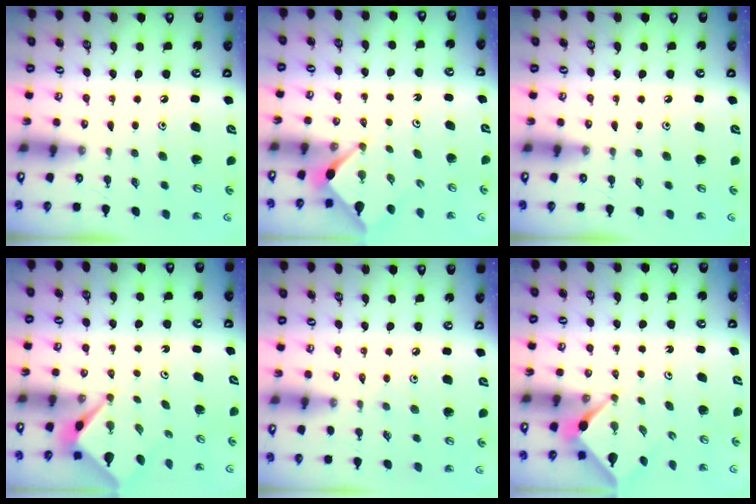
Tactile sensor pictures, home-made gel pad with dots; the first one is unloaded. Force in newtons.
{"total": 2.6, "press": 2.6, "slide": 0.3}
{"total": 0.0}
{"total": 2.6, "press": 2.6, "slide": 0.1}
{"total": 2.5, "press": 2.5, "slide": 0.5}
{"total": 2.5, "press": 2.4, "slide": 0.3}